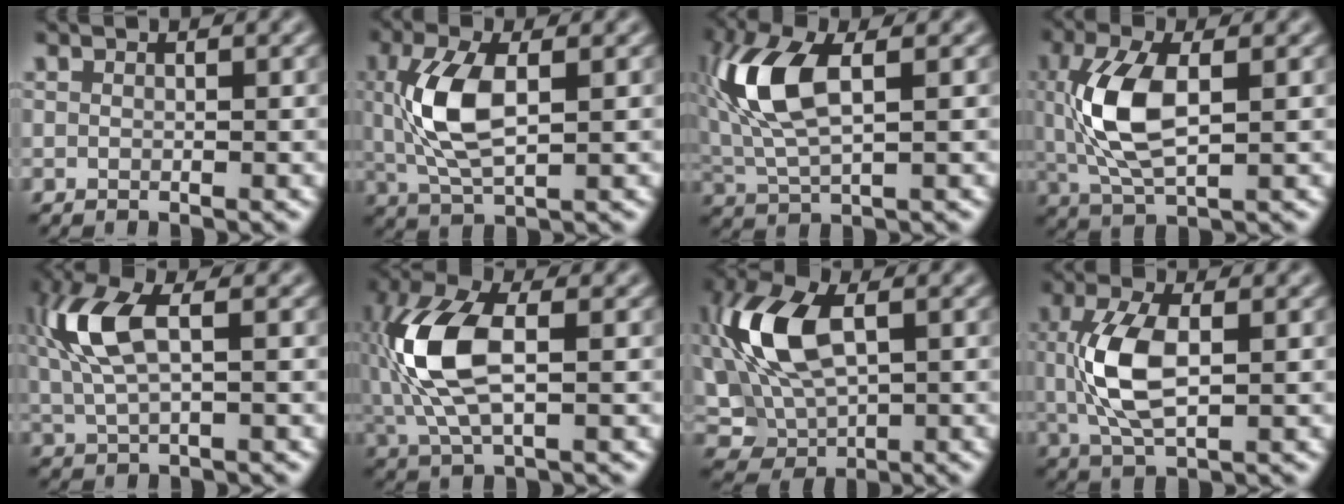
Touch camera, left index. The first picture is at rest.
{"total": 6.4, "force": [0.7, 2.8, 5.7], "torque": [-0.132, 0.005, 0.015]}
{"total": 7.4, "force": [1.6, 3.0, 6.6], "torque": [-0.152, 0.013, 0.024]}
{"total": 7.1, "force": [0.6, 3.2, 6.3], "torque": [-0.145, 0.005, 0.014]}
{"total": 6.1, "force": [1.5, 2.3, 5.4], "torque": [-0.130, 0.011, 0.026]}
{"total": 8.6, "force": [0.4, 3.9, 7.7], "torque": [-0.175, 0.014, 0.003]}
{"total": 9.6, "force": [1.4, 5.5, 7.8], "torque": [-0.176, 0.011, 0.021]}
{"total": 6.2, "force": [0.3, 2.8, 5.5], "torque": [-0.128, 0.004, 0.008]}